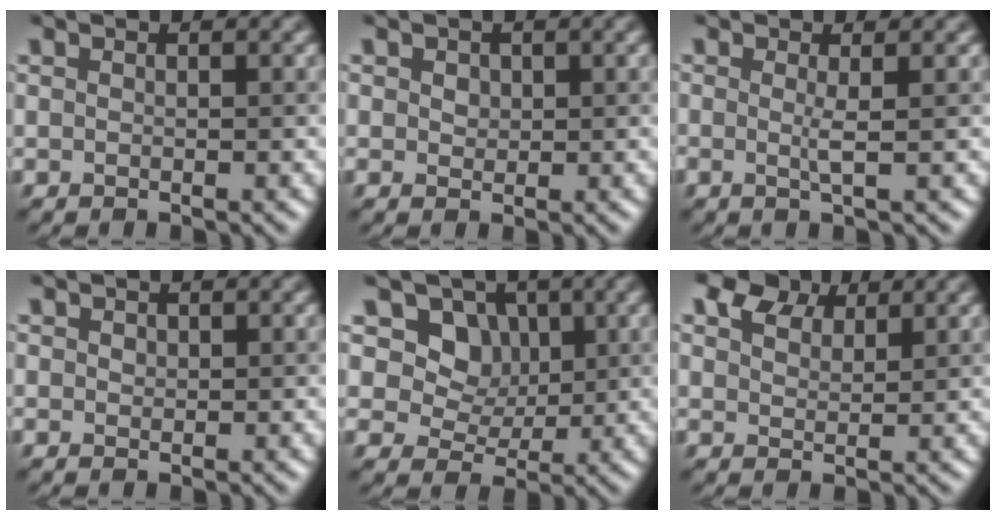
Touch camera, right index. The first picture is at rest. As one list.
[{"total": 1.1, "force": [0.4, 0.9, 0.5], "torque": [-0.009, 0.003, 0.004]}, {"total": 1.3, "force": [0.1, 0.1, 1.3], "torque": [-0.028, -0.003, -0.003]}, {"total": 0.6, "force": [0.2, 0.5, 0.2], "torque": [-0.005, 0.000, 0.003]}, {"total": 7.9, "force": [3.6, 6.2, 3.4], "torque": [-0.062, -0.004, 0.057]}, {"total": 4.5, "force": [3.4, 2.3, 1.9], "torque": [-0.045, 0.014, 0.055]}]